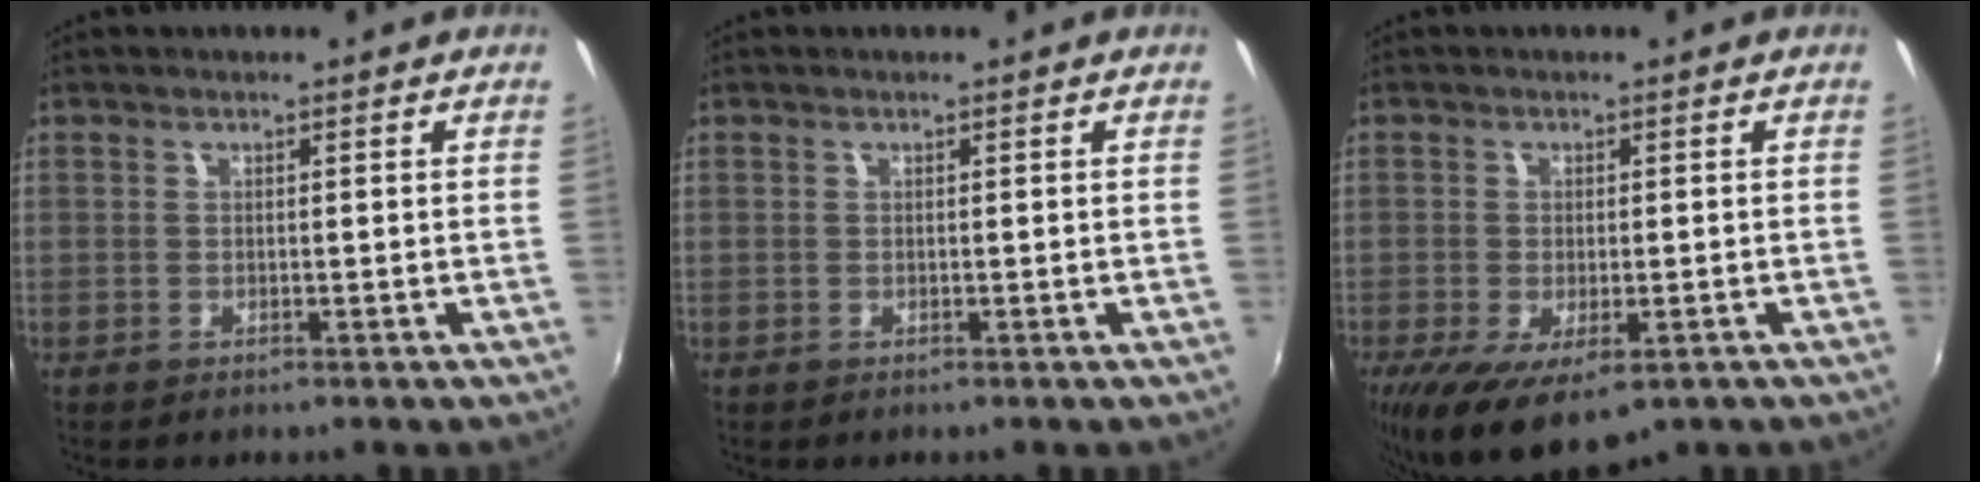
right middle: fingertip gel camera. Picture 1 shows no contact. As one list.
[{"total": 0.0}, {"total": 9.6, "force": [-5.3, 4.0, 7.0], "torque": [-0.140, -0.043, -0.078]}]